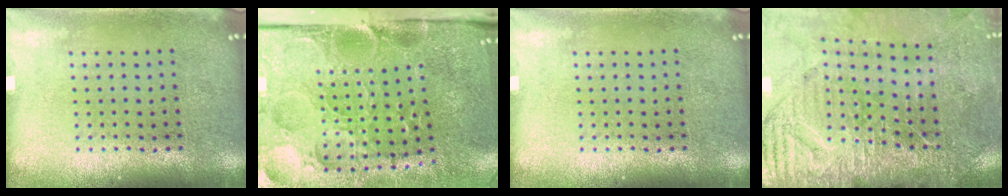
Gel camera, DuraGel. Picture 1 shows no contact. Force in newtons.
{"total": 5.3, "press": 4.0, "slide": 3.4}
{"total": 0.0}
{"total": 3.6, "press": 3.6, "slide": 0.3}